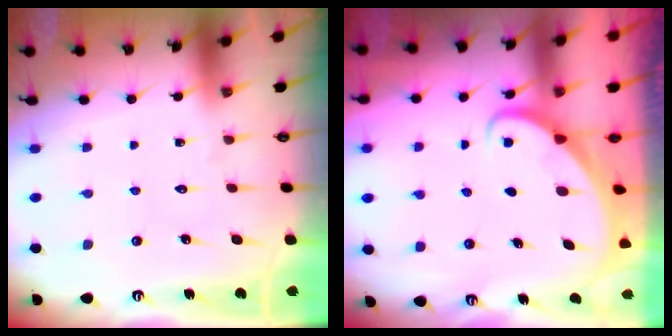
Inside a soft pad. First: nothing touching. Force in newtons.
{"total": 2.0, "press": 2.0, "slide": 0.2}